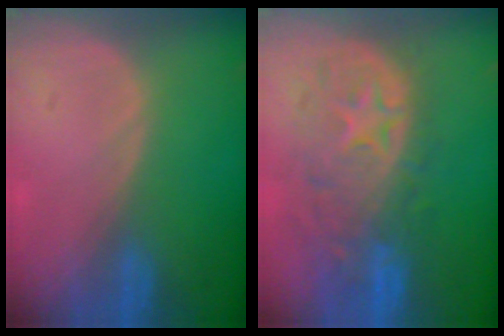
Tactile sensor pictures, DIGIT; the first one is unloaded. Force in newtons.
{"total": 11.0, "press": 9.8, "slide": 5.1}